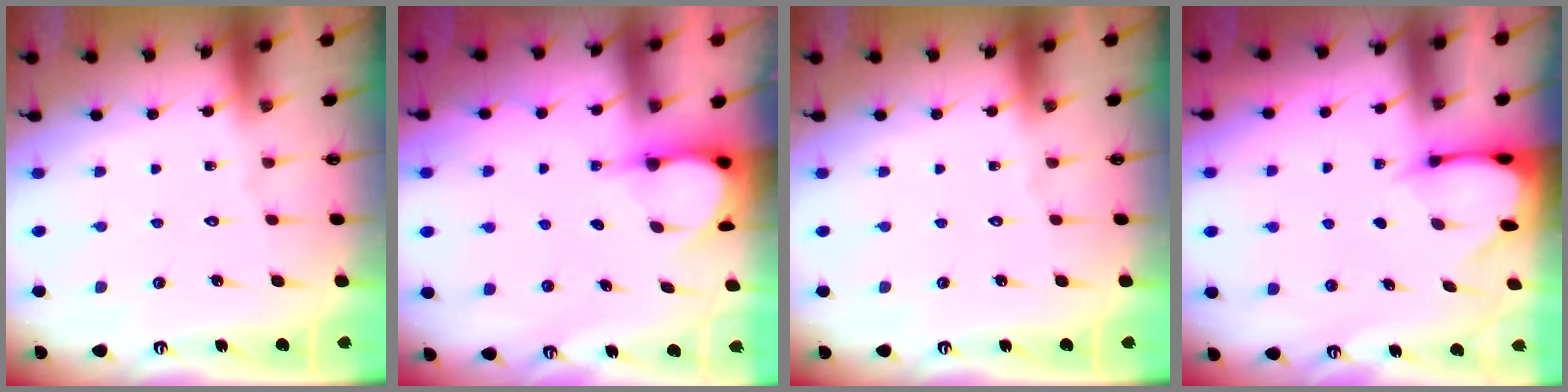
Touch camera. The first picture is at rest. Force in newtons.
{"total": 4.0, "press": 4.0, "slide": 0.3}
{"total": 0.0}
{"total": 2.6, "press": 2.5, "slide": 0.3}